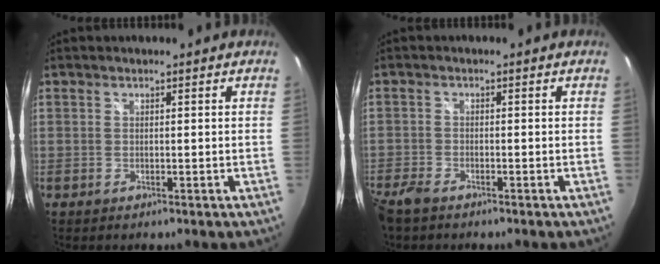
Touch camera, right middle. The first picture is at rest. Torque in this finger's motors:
{"motor_torque": [0.39, -0.29, 0.03, 0.02]}